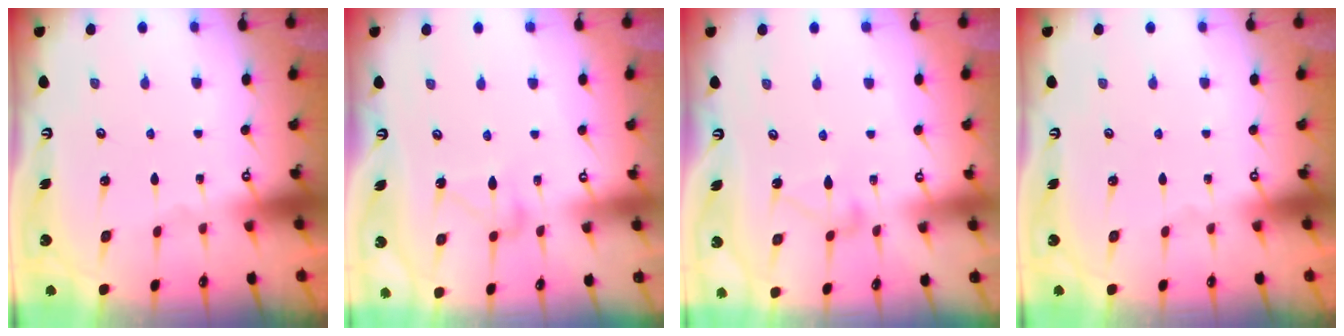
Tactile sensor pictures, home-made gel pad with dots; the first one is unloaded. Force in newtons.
{"total": 7.9, "press": 7.9, "slide": 0.3}
{"total": 8.3, "press": 8.3, "slide": 0.4}
{"total": 0.0}